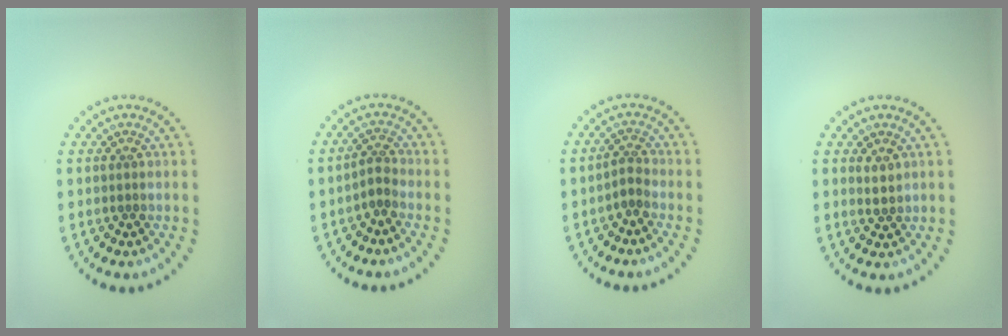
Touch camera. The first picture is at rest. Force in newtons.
{"total": 1.7, "press": 1.1, "slide": 1.3}
{"total": 1.7, "press": 1.1, "slide": 1.2}
{"total": 1.2, "press": 1.1, "slide": 0.6}